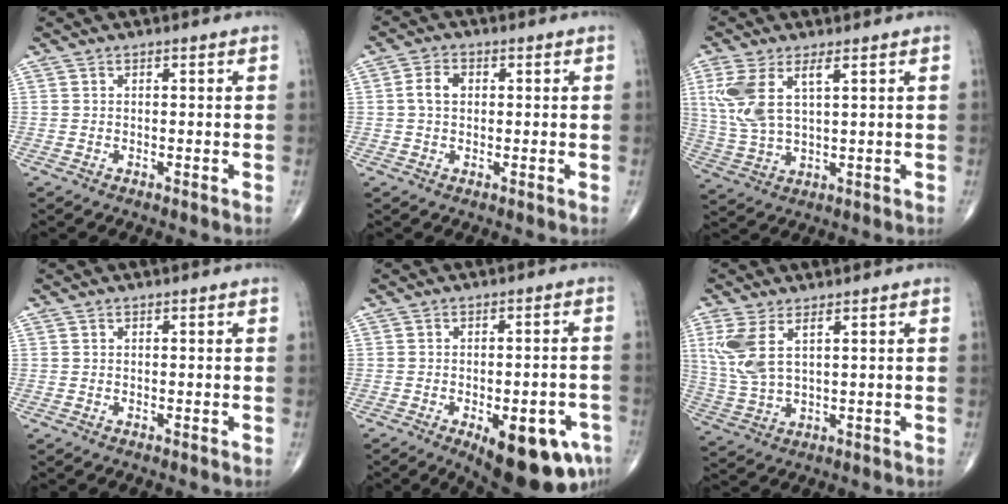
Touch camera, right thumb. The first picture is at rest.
{"total": 3.7, "force": [0.4, 2.6, 2.6], "torque": [-0.052, 0.011, 0.005]}
{"total": 9.5, "force": [3.3, 3.9, 8.0], "torque": [-0.187, -0.007, 0.076]}
{"total": 0.0}
{"total": 15.7, "force": [-7.2, 6.2, 12.5], "torque": [-0.115, 0.017, -0.080]}
{"total": 7.9, "force": [3.0, 3.3, 6.6], "torque": [-0.161, -0.008, 0.072]}